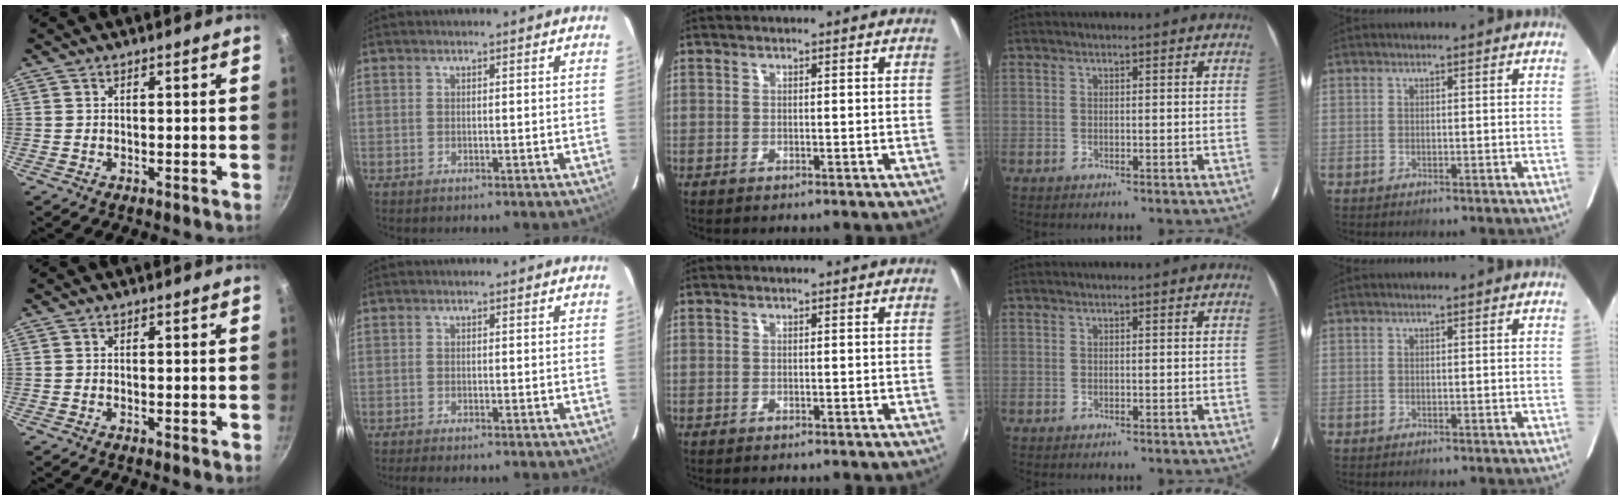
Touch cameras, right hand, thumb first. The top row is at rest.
{"thumb": {"total": 0.8, "force": [0.0, 0.2, 0.8], "torque": [-0.011, -0.002, -0.003]}, "index": {"total": 2.7, "force": [-2.3, 0.3, 1.3], "torque": [-0.033, -0.010, -0.040]}}